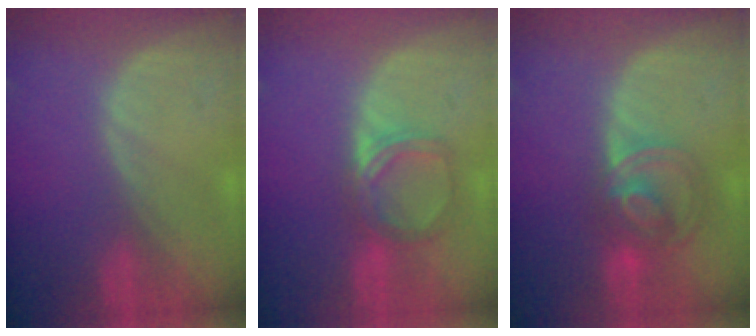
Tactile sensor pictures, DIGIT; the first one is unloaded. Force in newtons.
{"total": 5.0, "press": 4.6, "slide": 1.9}
{"total": 7.5, "press": 6.2, "slide": 4.1}